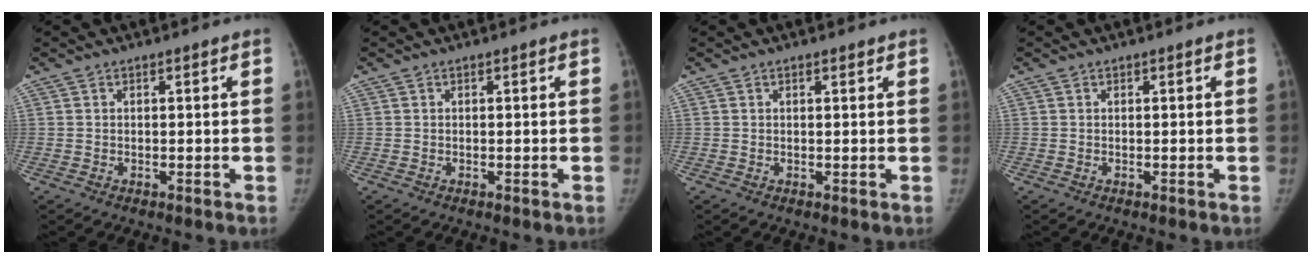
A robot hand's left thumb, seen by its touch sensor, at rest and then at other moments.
{"total": 0.0}
{"total": 0.7, "force": [0.5, 0.3, 0.4], "torque": [-0.008, -0.003, 0.008]}
{"total": 0.0}